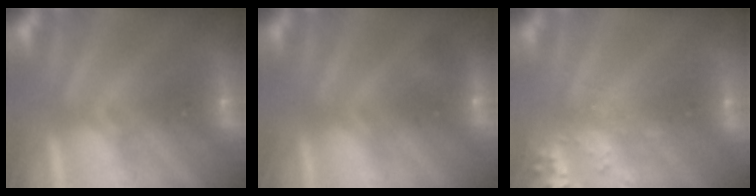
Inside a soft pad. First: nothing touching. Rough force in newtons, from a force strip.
{"total": 2.3}
{"total": 2.7}